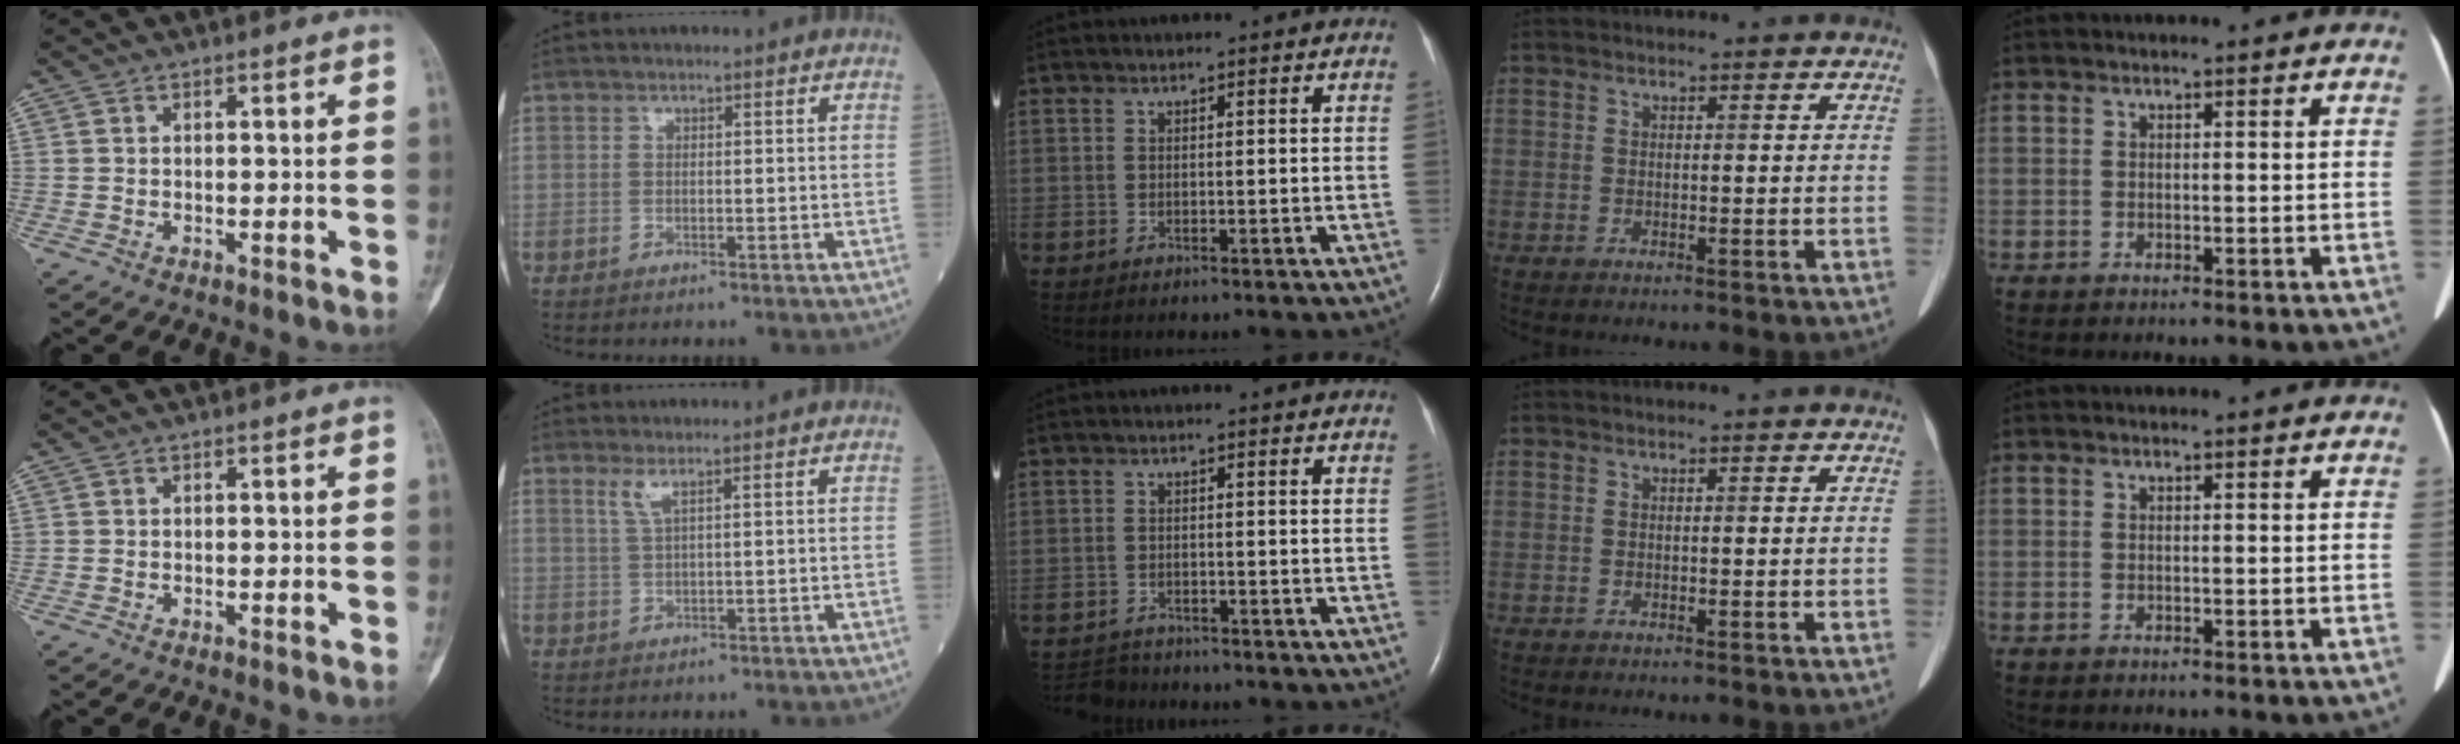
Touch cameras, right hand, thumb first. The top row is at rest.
{"index": {"total": 1.7, "force": [1.0, -0.2, 1.4], "torque": [-0.037, 0.001, 0.023]}, "middle": {"total": 3.6, "force": [-3.4, 1.0, -0.7], "torque": [0.006, -0.010, -0.058]}}